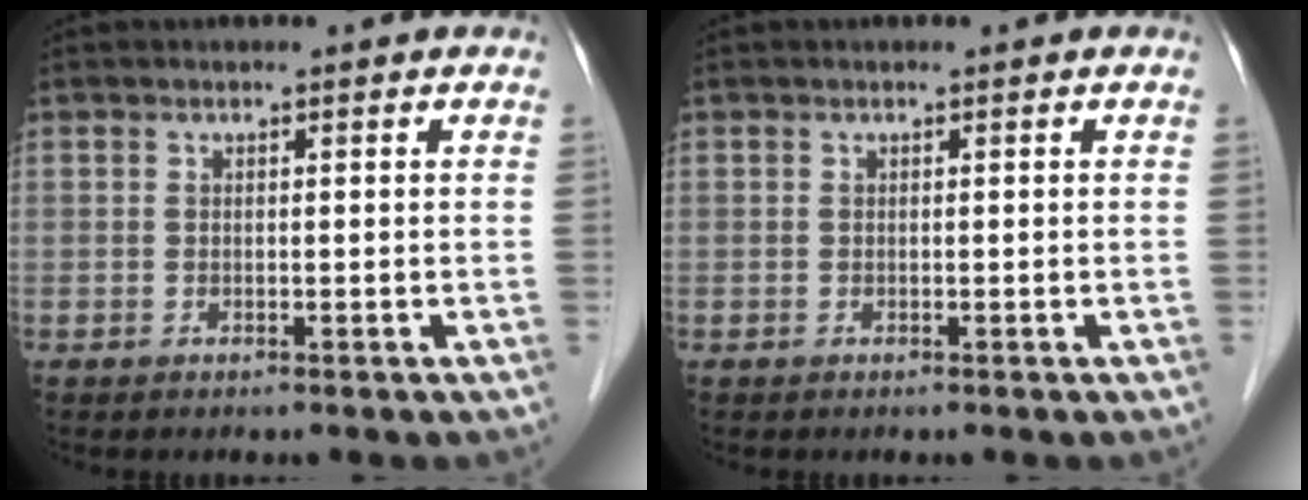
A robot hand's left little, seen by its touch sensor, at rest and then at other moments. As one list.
[{"total": 0.0}]